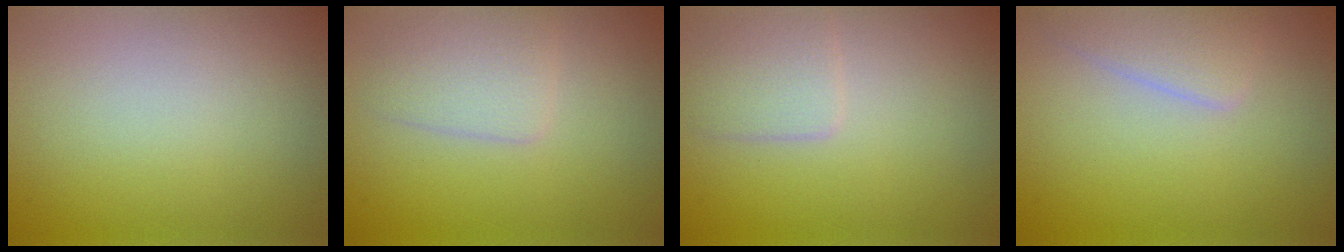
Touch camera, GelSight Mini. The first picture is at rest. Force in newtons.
{"total": 2.5, "press": 2.5, "slide": 0.0}
{"total": 2.5, "press": 2.5, "slide": 0.1}
{"total": 2.7, "press": 2.7, "slide": 0.1}